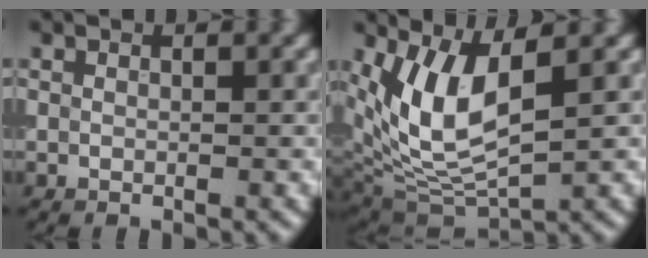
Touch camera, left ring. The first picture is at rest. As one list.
[{"total": 7.4, "force": [2.1, 3.1, 6.4], "torque": [-0.139, -0.016, 0.043]}]